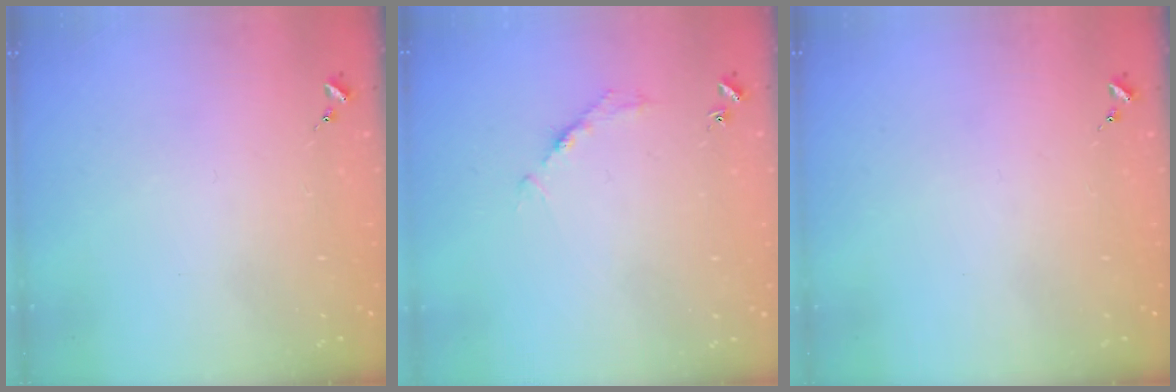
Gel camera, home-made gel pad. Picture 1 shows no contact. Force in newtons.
{"total": 2.7, "press": 2.7, "slide": 0.4}
{"total": 0.0}